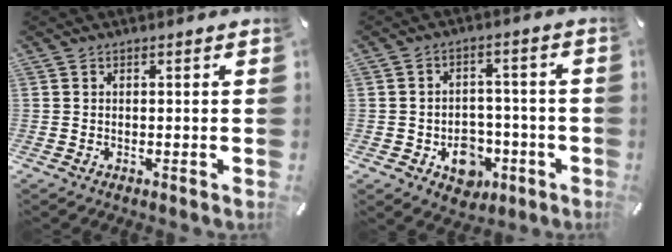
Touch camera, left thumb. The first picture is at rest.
{"total": 8.2, "force": [-2.9, 6.9, 3.3], "torque": [-0.030, 0.023, -0.044]}